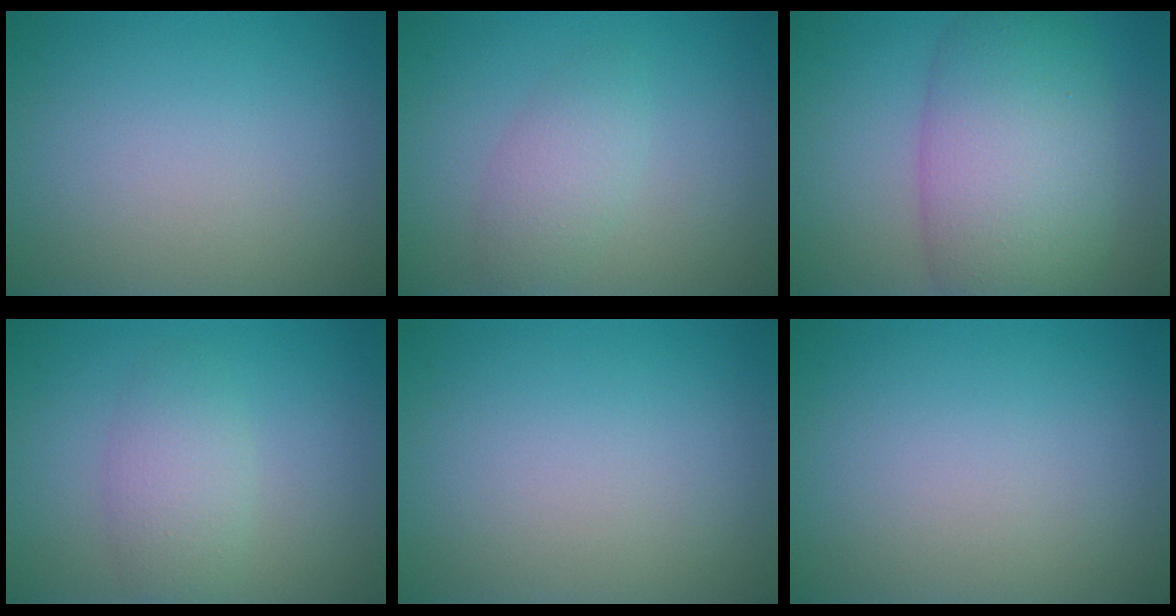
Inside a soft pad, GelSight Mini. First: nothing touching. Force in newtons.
{"total": 2.4, "press": 2.4, "slide": 0.1}
{"total": 9.8, "press": 9.8, "slide": 0.7}
{"total": 3.0, "press": 3.0, "slide": 0.0}
{"total": 0.0}
{"total": 0.0}